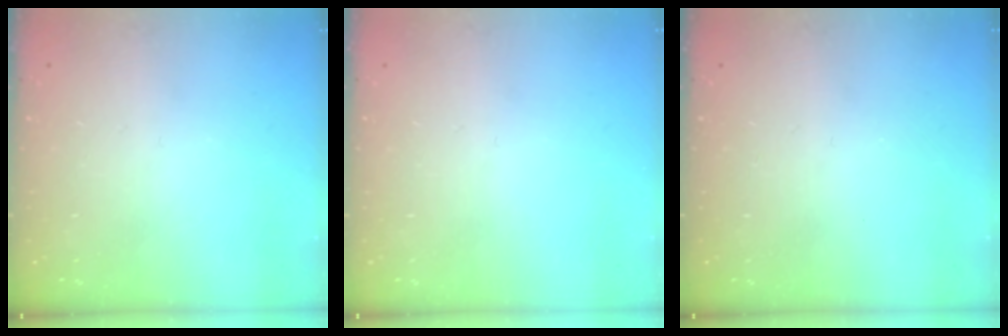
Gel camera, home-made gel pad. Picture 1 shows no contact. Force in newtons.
{"total": 0.0}
{"total": 0.0}